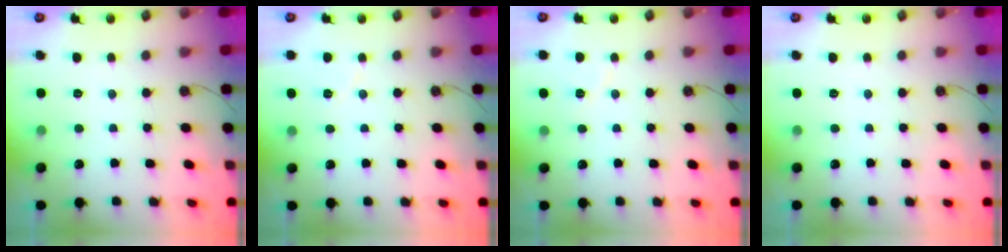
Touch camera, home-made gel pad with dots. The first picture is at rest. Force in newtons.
{"total": 4.1, "press": 3.7, "slide": 1.8}
{"total": 4.7, "press": 4.4, "slide": 1.6}
{"total": 0.0}